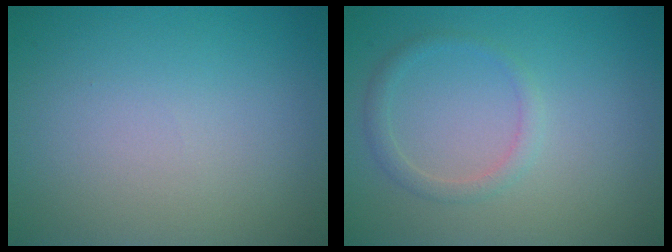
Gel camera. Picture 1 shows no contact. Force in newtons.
{"total": 1.5, "press": 1.5, "slide": 0.1}